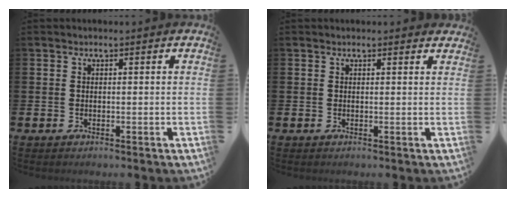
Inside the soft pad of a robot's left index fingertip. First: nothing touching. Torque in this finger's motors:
{"motor_torque": [0.49, -1.15, 0.01, 0.02]}